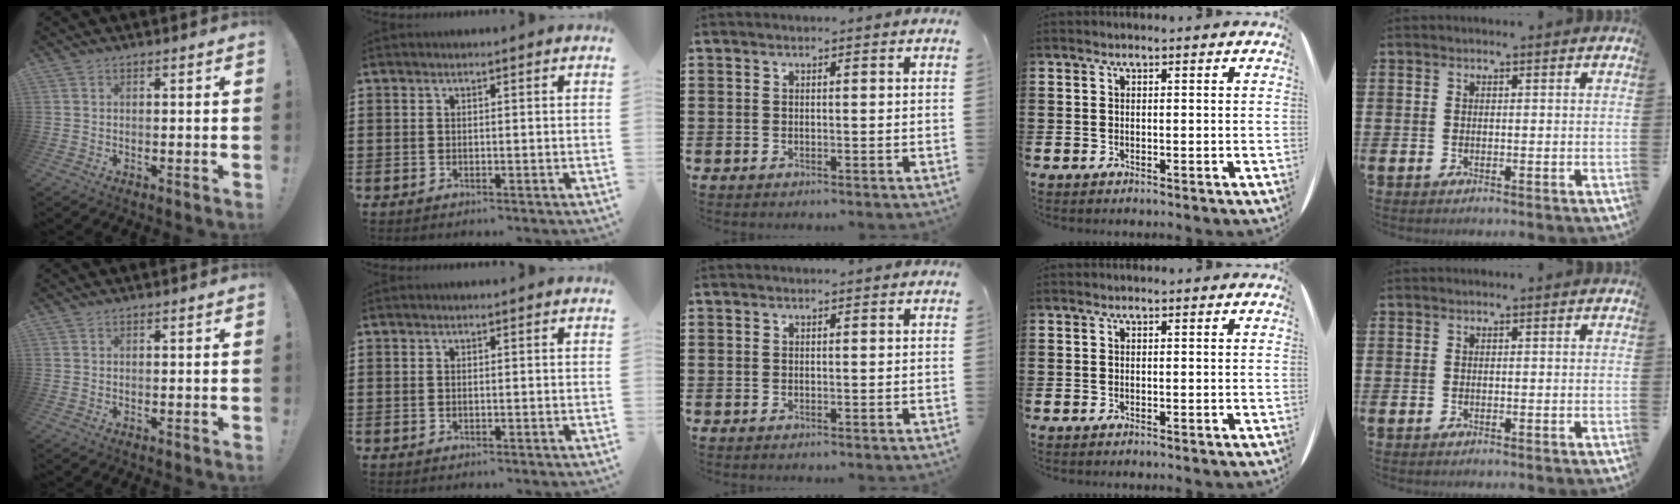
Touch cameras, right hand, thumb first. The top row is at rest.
{}